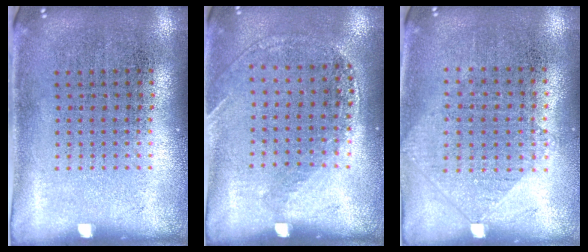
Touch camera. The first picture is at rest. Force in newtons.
{"total": 1.2, "press": 1.1, "slide": 0.5}
{"total": 1.0, "press": 0.9, "slide": 0.4}